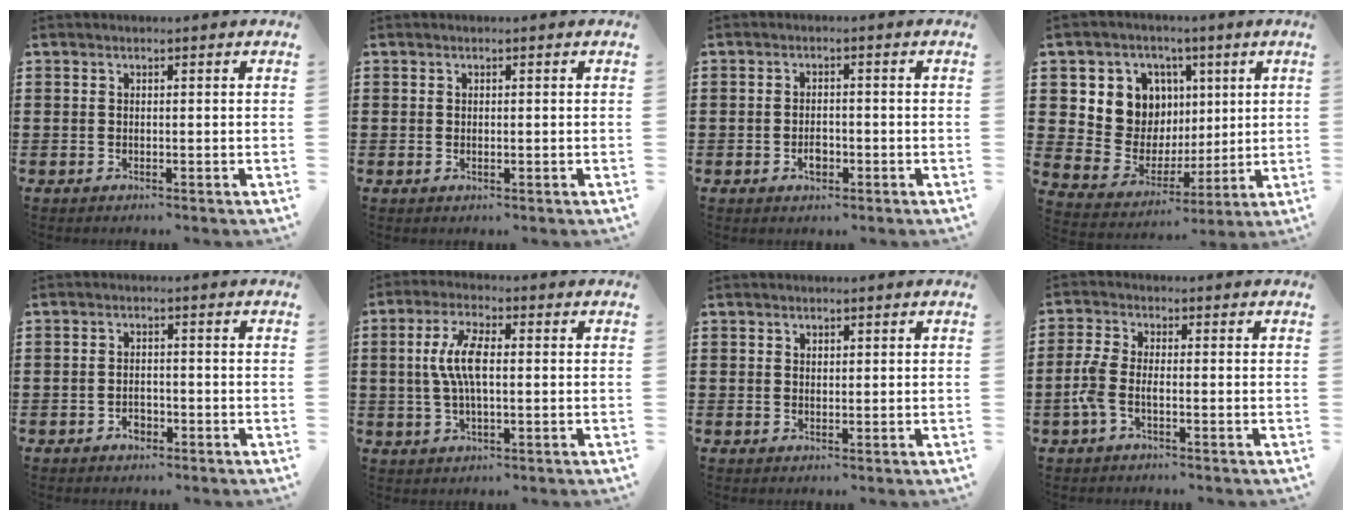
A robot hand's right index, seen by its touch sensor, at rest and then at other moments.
{"total": 0.0}
{"total": 2.5, "force": [-1.0, 1.4, 1.8], "torque": [-0.035, 0.002, -0.019]}
{"total": 9.2, "force": [2.7, 8.5, 2.1], "torque": [-0.075, -0.024, 0.056]}
{"total": 2.1, "force": [-1.2, 1.3, 1.1], "torque": [-0.023, 0.001, -0.025]}
{"total": 6.8, "force": [0.4, 2.3, 6.4], "torque": [-0.140, 0.002, -0.002]}
{"total": 1.0, "force": [0.8, 0.6, 0.1], "torque": [-0.003, 0.003, 0.016]}
{"total": 3.5, "force": [-1.4, 1.3, 3.0], "torque": [-0.089, -0.008, -0.035]}